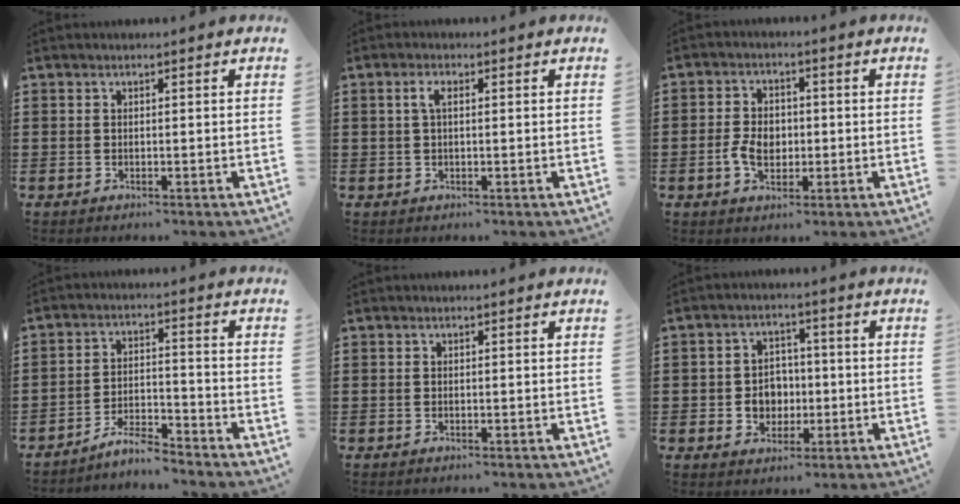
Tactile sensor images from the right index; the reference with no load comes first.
{"total": 2.0, "force": [0.4, 0.7, 1.8], "torque": [-0.038, 0.007, 0.004]}
{"total": 4.5, "force": [-0.8, 3.3, 3.0], "torque": [-0.061, 0.003, -0.019]}
{"total": 5.1, "force": [-4.8, 0.5, 1.6], "torque": [-0.035, 0.005, -0.095]}
{"total": 0.0}
{"total": 4.7, "force": [-0.5, 4.2, 1.9], "torque": [-0.040, 0.008, -0.013]}